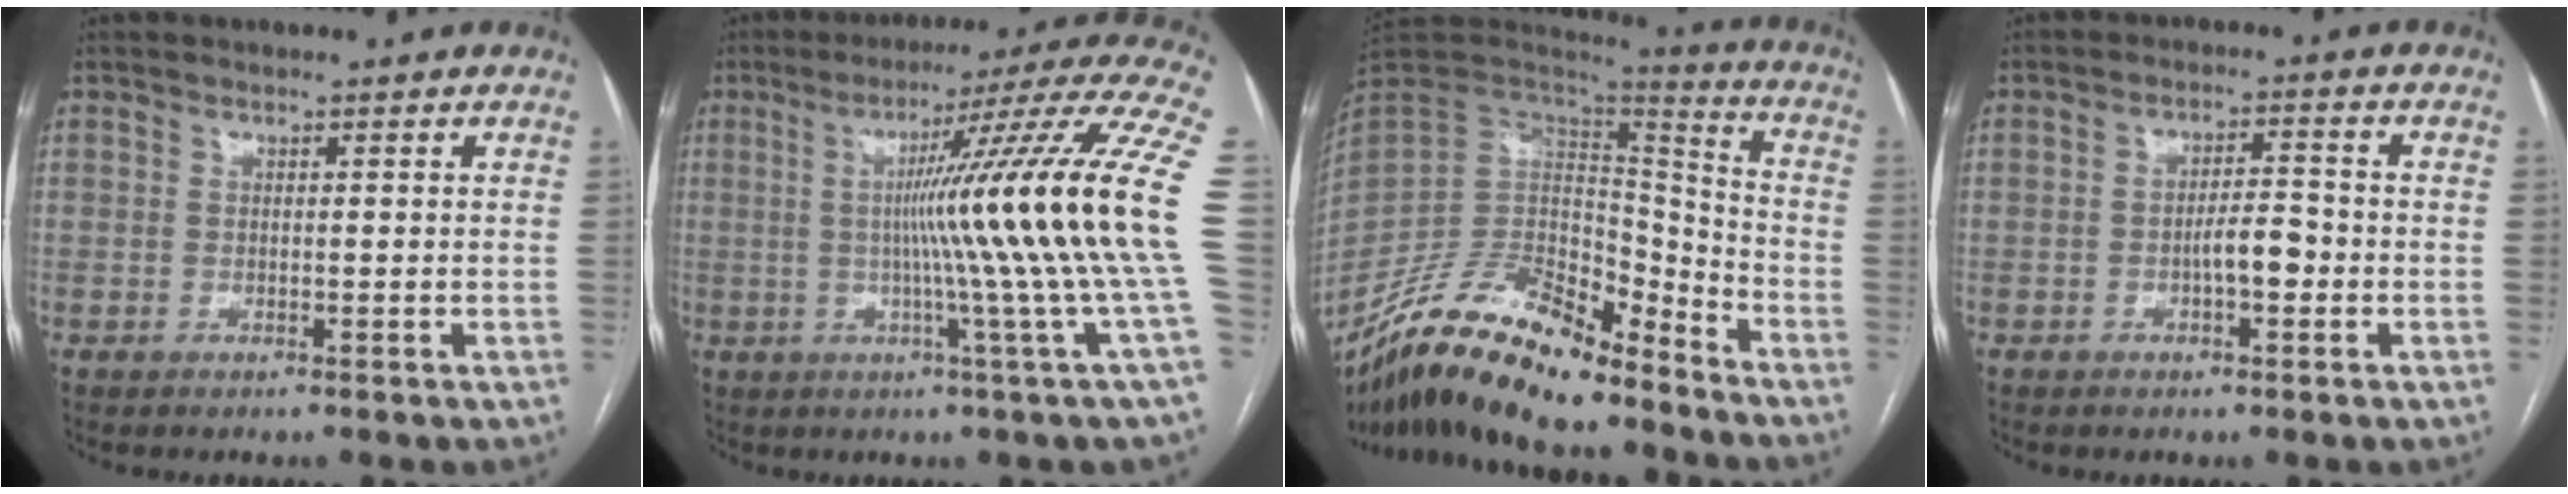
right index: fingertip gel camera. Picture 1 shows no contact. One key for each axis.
{"total": 21.3, "fx": -0.1, "fy": -3.5, "fz": 21.0, "tx": -0.240, "ty": 0.007, "tz": -0.022}
{"total": 21.3, "fx": -17.0, "fy": 6.8, "fz": 10.9, "tx": -0.213, "ty": 0.011, "tz": -0.308}
{"total": 4.2, "fx": -1.3, "fy": 1.2, "fz": 3.8, "tx": -0.064, "ty": 0.009, "tz": -0.020}